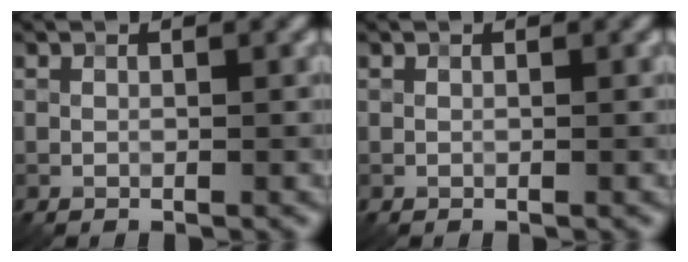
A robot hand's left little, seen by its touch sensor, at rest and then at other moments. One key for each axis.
{"total": 0.0}